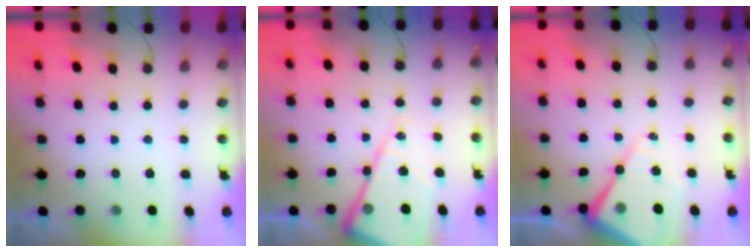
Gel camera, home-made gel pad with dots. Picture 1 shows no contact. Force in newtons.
{"total": 19.4, "press": 19.3, "slide": 2.0}
{"total": 13.3, "press": 13.2, "slide": 1.4}